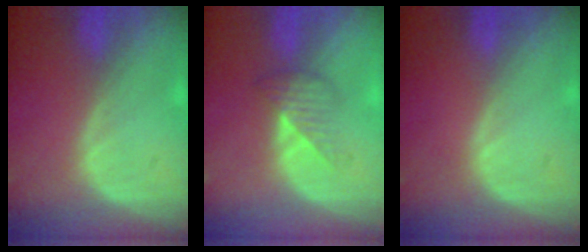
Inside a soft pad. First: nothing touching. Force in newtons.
{"total": 3.5, "press": 3.2, "slide": 1.4}
{"total": 0.0}